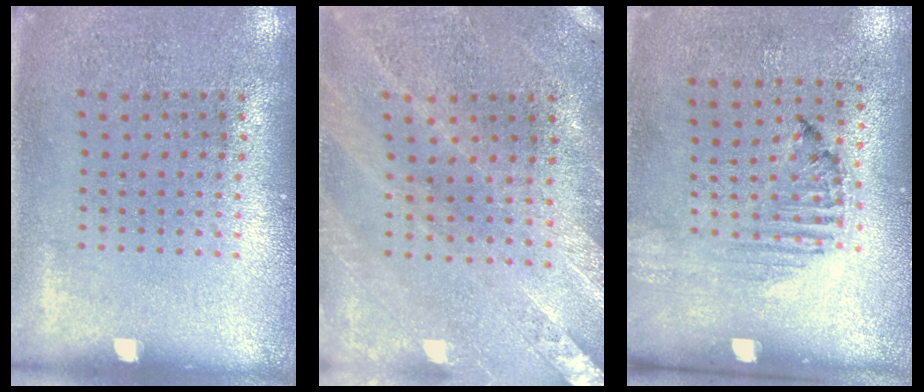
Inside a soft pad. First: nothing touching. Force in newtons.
{"total": 0.6, "press": 0.6, "slide": 0.2}
{"total": 1.3, "press": 1.2, "slide": 0.4}